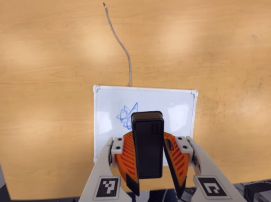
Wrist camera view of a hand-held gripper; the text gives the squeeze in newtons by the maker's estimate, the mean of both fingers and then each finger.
{"total": 7.5, "left": 8.1, "right": 6.9}